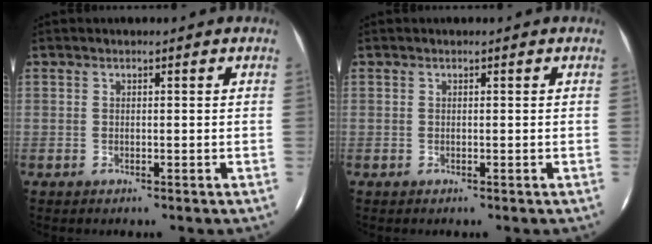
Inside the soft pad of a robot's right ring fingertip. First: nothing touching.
{"total": 0.0}